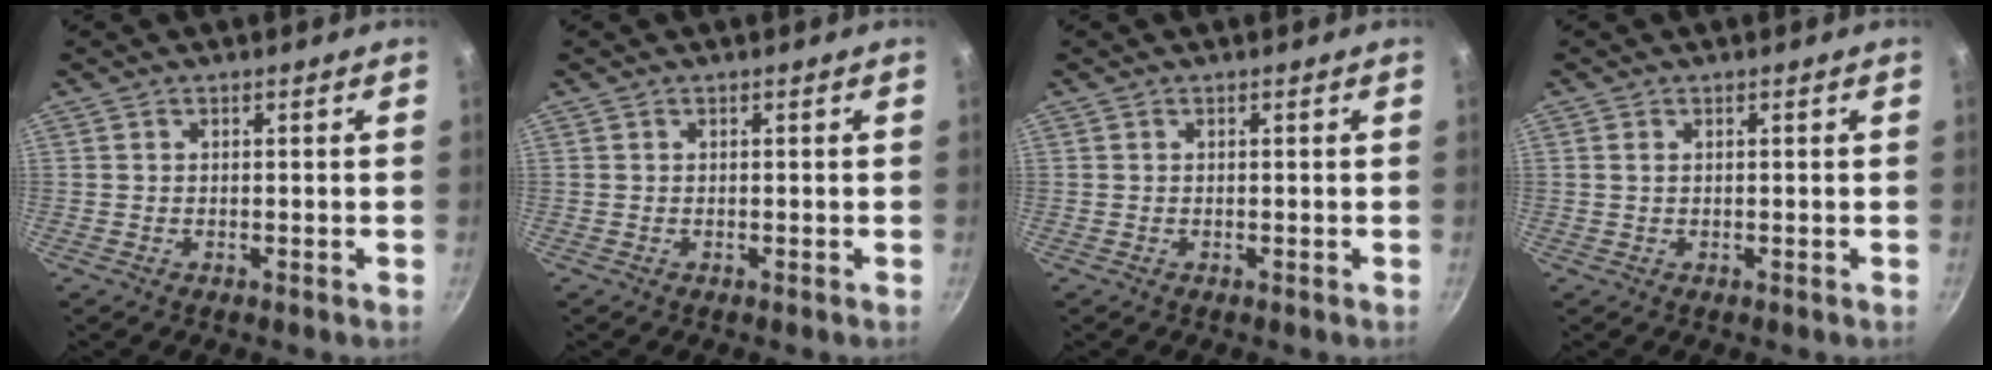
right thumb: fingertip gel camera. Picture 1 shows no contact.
{"total": 0.0}
{"total": 0.0}
{"total": 0.8, "force": [0.2, 0.5, 0.6], "torque": [-0.011, 0.001, 0.003]}